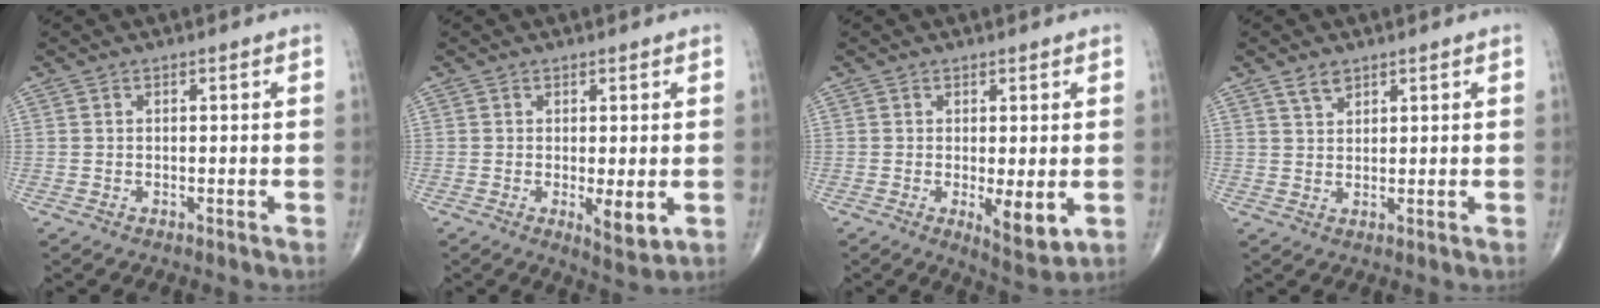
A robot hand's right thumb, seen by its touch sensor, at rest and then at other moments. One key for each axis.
{"total": 4.5, "fx": -0.7, "fy": 1.3, "fz": 4.2, "tx": -0.065, "ty": -0.016, "tz": -0.007}
{"total": 6.0, "fx": -1.0, "fy": 1.9, "fz": 5.7, "tx": -0.085, "ty": -0.020, "tz": -0.011}
{"total": 2.7, "fx": 2.0, "fy": 1.4, "fz": 1.2, "tx": -0.016, "ty": -0.009, "tz": 0.039}